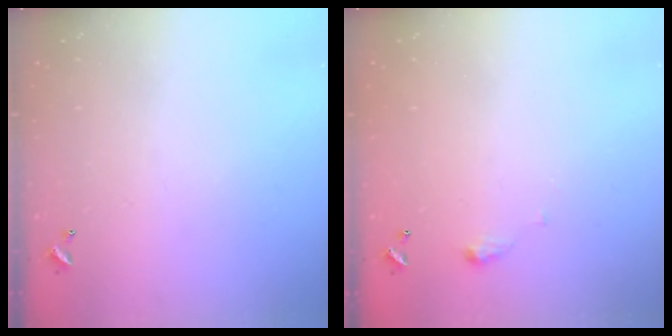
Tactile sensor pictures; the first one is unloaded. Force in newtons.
{"total": 2.9, "press": 2.9, "slide": 0.5}